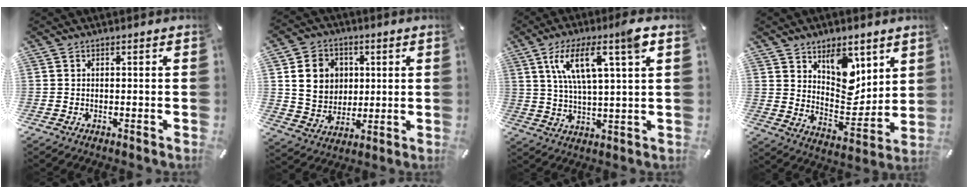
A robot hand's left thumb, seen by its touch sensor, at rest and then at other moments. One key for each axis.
{"total": 11.1, "fx": 2.4, "fy": 9.9, "fz": 4.4, "tx": -0.086, "ty": 0.003, "tz": 0.046}
{"total": 13.3, "fx": 6.7, "fy": 3.3, "fz": 11.0, "tx": -0.201, "ty": -0.004, "tz": 0.111}
{"total": 11.8, "fx": 7.1, "fy": 7.7, "fz": 5.4, "tx": -0.046, "ty": -0.062, "tz": 0.128}